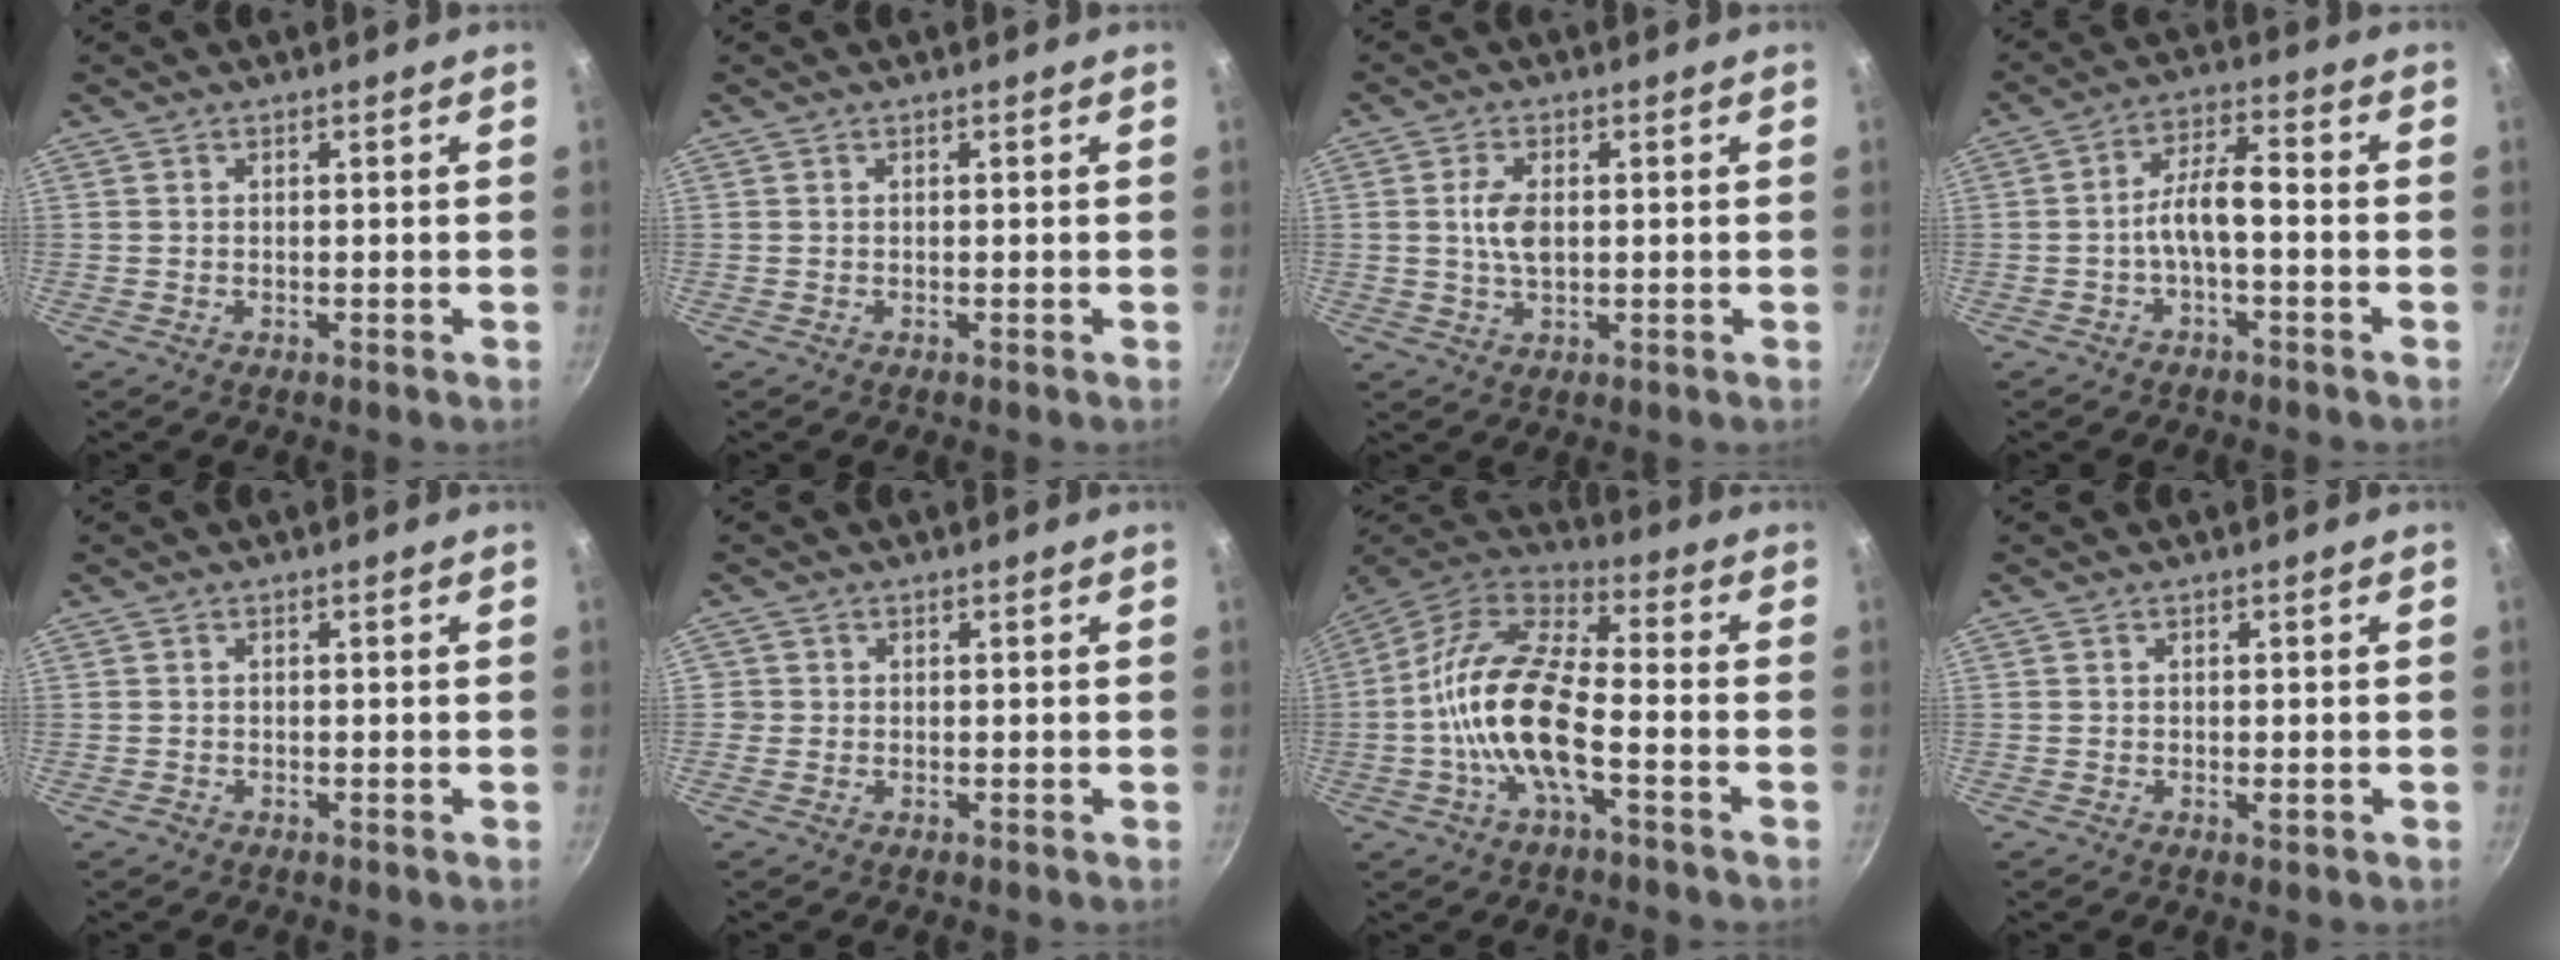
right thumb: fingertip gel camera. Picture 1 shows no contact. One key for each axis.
{"total": 0.0}
{"total": 5.1, "fx": 0.5, "fy": 2.7, "fz": 4.3, "tx": -0.084, "ty": -0.002, "tz": 0.009}
{"total": 6.8, "fx": -1.5, "fy": 2.6, "fz": 6.1, "tx": -0.111, "ty": 0.036, "tz": -0.033}
{"total": 0.6, "fx": -0.5, "fy": 0.4, "fz": 0.1, "tx": -0.001, "ty": 0.001, "tz": -0.012}
{"total": 1.2, "fx": -0.1, "fy": 1.2, "fz": 0.0, "tx": 0.006, "ty": 0.005, "tz": -0.003}
{"total": 16.9, "fx": -3.8, "fy": 6.6, "fz": 15.0, "tx": -0.305, "ty": 0.041, "tz": -0.077}
{"total": 1.0, "fx": -0.3, "fy": 0.5, "fz": 0.8, "tx": -0.009, "ty": -0.001, "tz": -0.005}